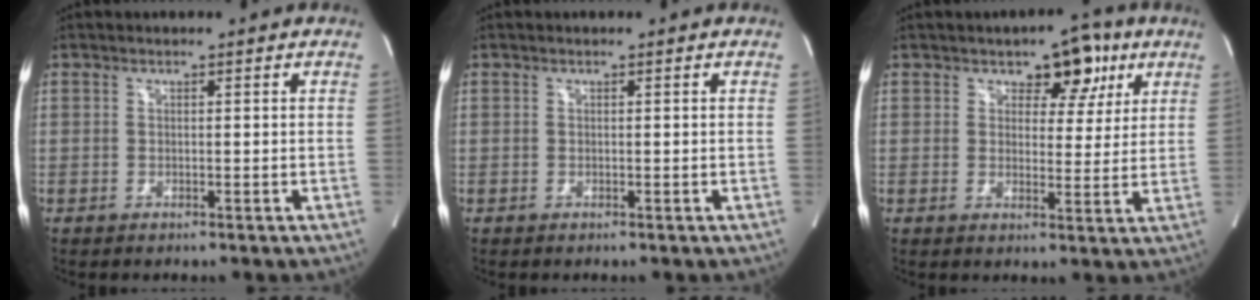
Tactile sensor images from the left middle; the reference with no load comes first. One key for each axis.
{"total": 0.0}
{"total": 6.7, "fx": 3.6, "fy": 4.1, "fz": 3.9, "tx": -0.033, "ty": 0.013, "tz": 0.047}